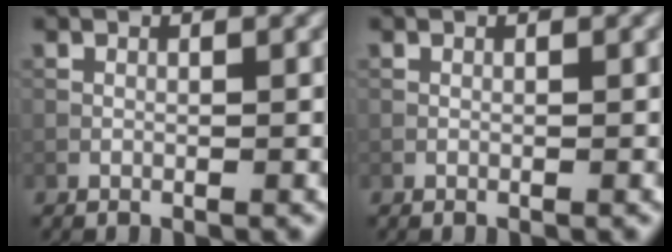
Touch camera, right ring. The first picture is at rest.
{"total": 0.0}